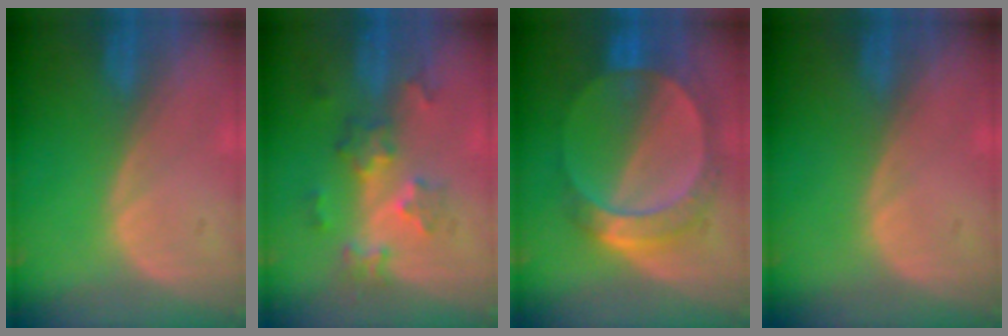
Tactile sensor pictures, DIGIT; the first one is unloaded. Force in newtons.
{"total": 6.5, "press": 5.8, "slide": 2.9}
{"total": 8.2, "press": 7.7, "slide": 2.7}
{"total": 0.0}